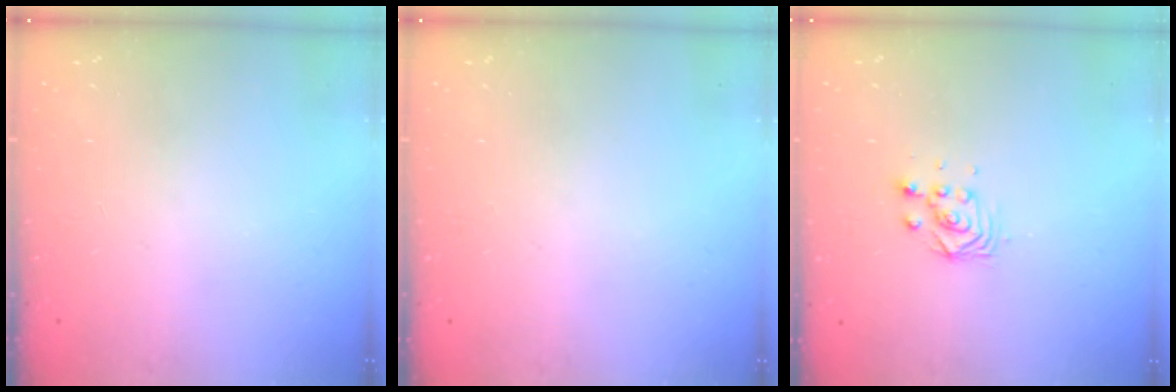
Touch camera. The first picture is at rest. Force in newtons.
{"total": 0.0}
{"total": 3.0, "press": 3.0, "slide": 0.0}